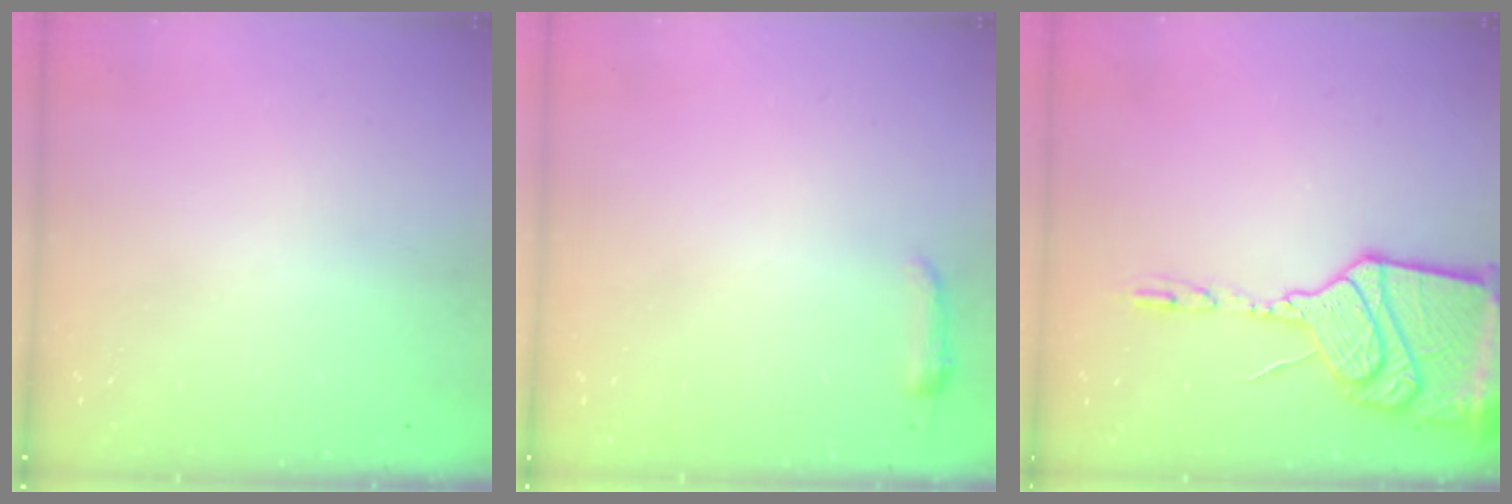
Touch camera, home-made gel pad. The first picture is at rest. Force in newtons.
{"total": 3.6, "press": 3.5, "slide": 0.6}
{"total": 24.1, "press": 21.5, "slide": 10.8}